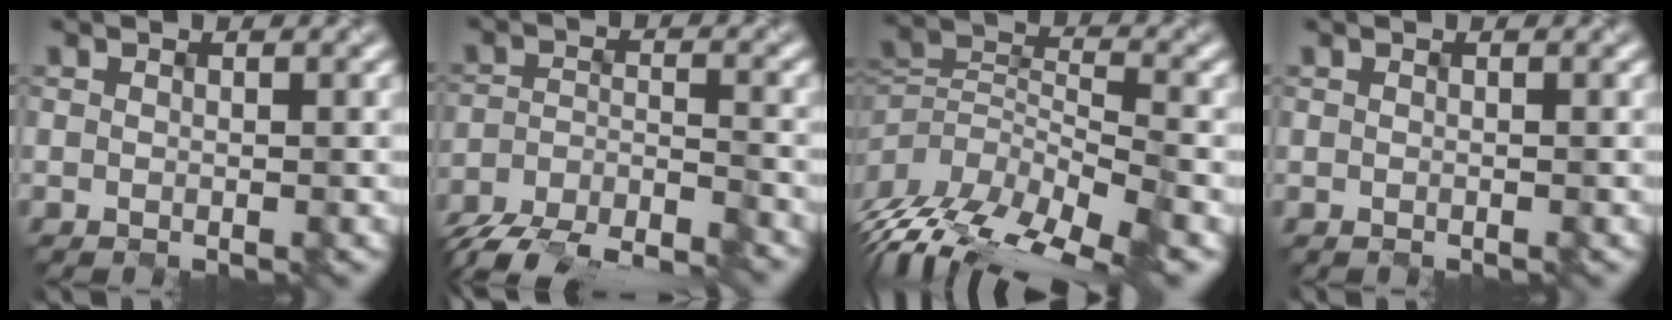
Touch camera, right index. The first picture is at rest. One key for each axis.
{"total": 8.2, "fx": -7.1, "fy": 2.2, "fz": 3.3, "tx": -0.060, "ty": -0.024, "tz": -0.114}
{"total": 11.9, "fx": -7.3, "fy": 5.3, "fz": 7.7, "tx": -0.154, "ty": 0.013, "tz": -0.109}
{"total": 0.0}